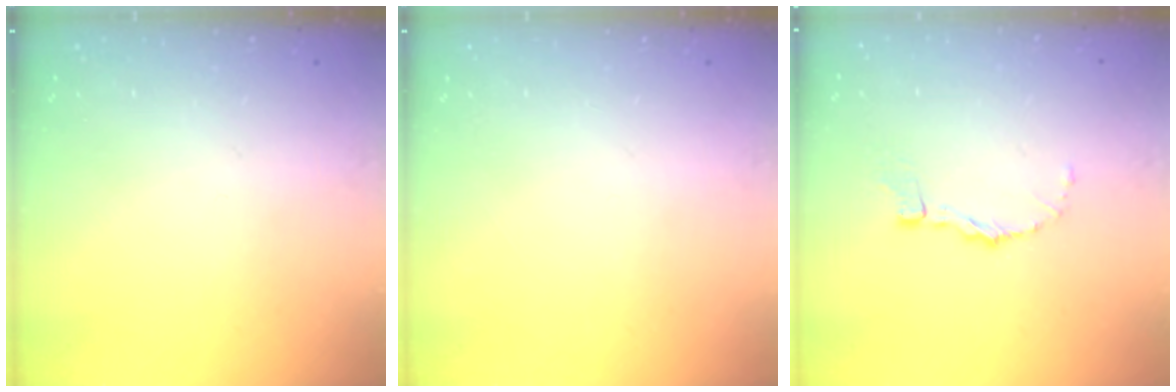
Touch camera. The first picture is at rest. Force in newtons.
{"total": 0.0}
{"total": 3.3, "press": 3.3, "slide": 0.1}